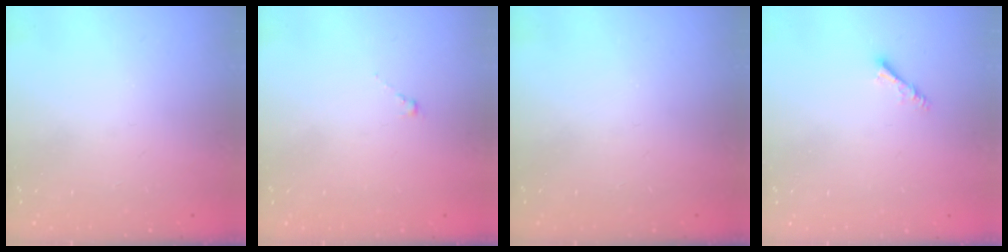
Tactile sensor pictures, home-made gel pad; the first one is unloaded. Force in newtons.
{"total": 0.8, "press": 0.7, "slide": 0.5}
{"total": 0.0}
{"total": 3.0, "press": 2.9, "slide": 0.6}